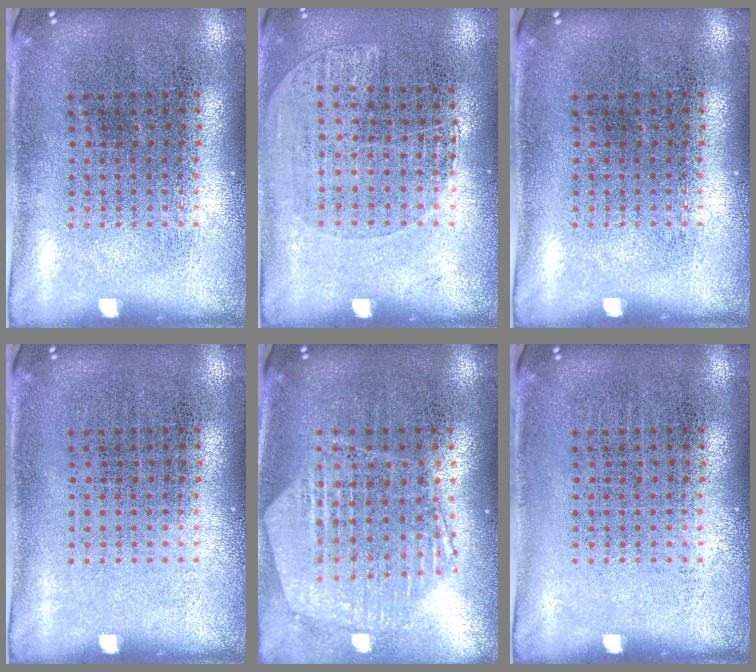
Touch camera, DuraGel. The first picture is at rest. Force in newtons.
{"total": 1.1, "press": 1.0, "slide": 0.5}
{"total": 0.0}
{"total": 0.0}
{"total": 1.3, "press": 1.2, "slide": 0.4}
{"total": 0.0}